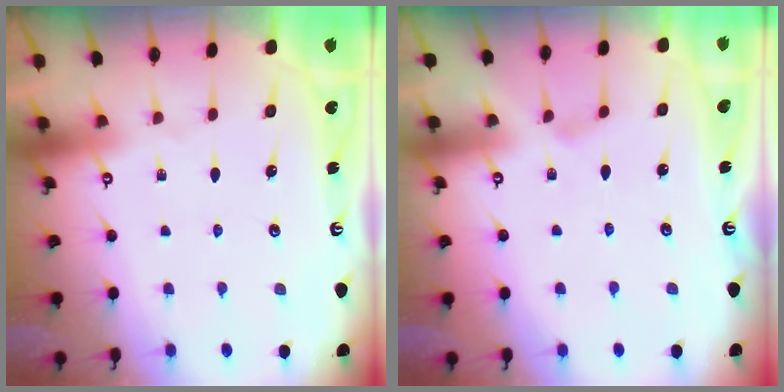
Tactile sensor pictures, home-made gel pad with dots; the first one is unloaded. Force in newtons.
{"total": 0.7, "press": 0.6, "slide": 0.2}